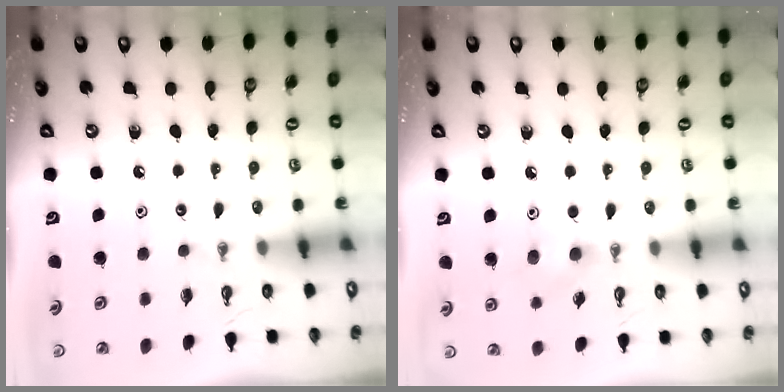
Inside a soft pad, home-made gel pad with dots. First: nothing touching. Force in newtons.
{"total": 5.3, "press": 5.2, "slide": 1.1}